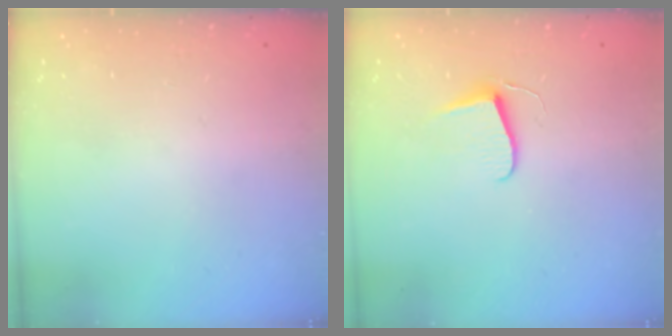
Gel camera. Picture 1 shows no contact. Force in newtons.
{"total": 6.2, "press": 6.1, "slide": 0.6}